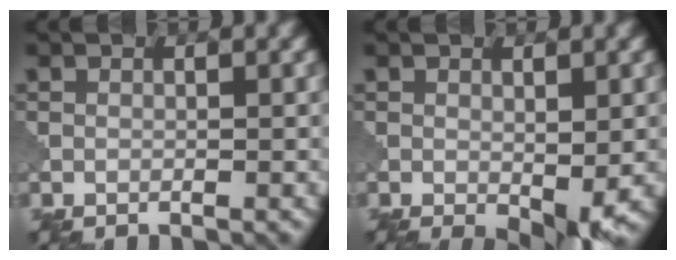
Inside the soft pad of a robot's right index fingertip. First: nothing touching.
{"total": 3.5, "force": [-0.9, 1.3, 3.1], "torque": [-0.051, -0.013, -0.009]}